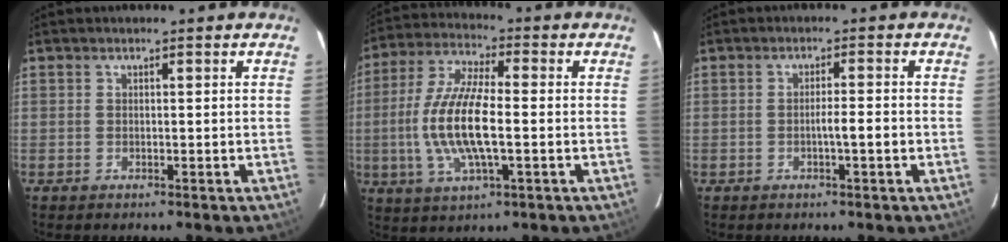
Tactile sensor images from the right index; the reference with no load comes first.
{"total": 13.0, "force": [-1.7, 3.8, 12.4], "torque": [-0.256, -0.004, -0.034]}
{"total": 2.7, "force": [-1.0, -0.1, 2.5], "torque": [-0.043, 0.002, -0.017]}